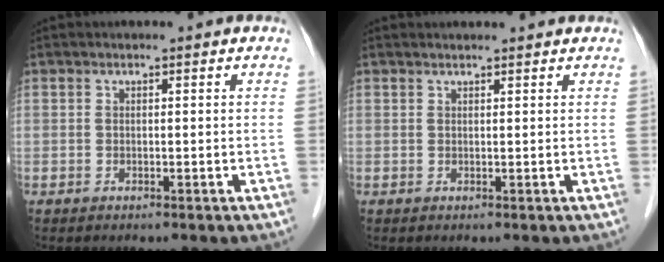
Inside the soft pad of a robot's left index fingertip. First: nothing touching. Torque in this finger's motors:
{"motor_torque": [0.31, -0.45, -0.03, -0.01]}